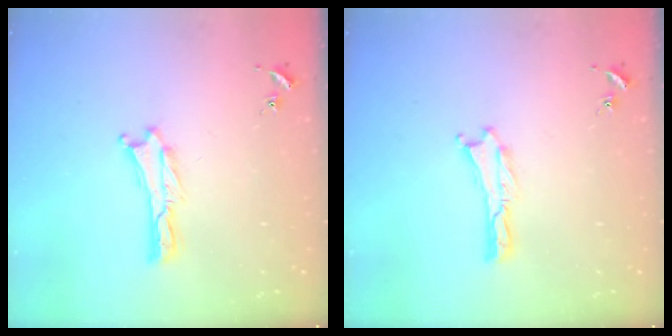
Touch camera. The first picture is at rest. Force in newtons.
{"total": 0.0}